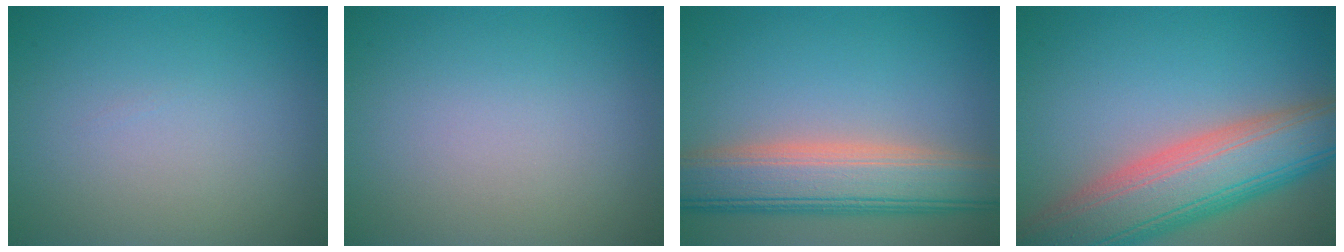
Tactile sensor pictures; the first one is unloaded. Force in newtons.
{"total": 0.0}
{"total": 8.1, "press": 8.1, "slide": 0.5}
{"total": 10.8, "press": 10.7, "slide": 0.6}